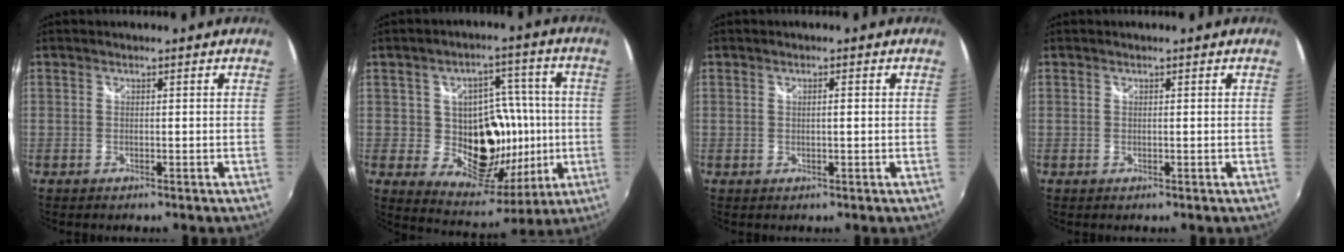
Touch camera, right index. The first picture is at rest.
{"total": 15.6, "force": [-0.9, 12.4, 9.4], "torque": [-0.163, 0.009, 0.006]}
{"total": 1.1, "force": [0.1, 0.0, 1.1], "torque": [-0.019, 0.002, 0.000]}
{"total": 0.0}